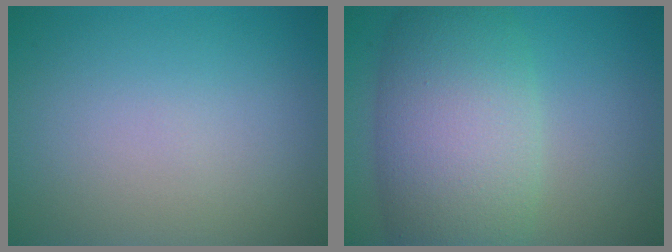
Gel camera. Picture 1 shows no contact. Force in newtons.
{"total": 9.5, "press": 9.4, "slide": 0.3}